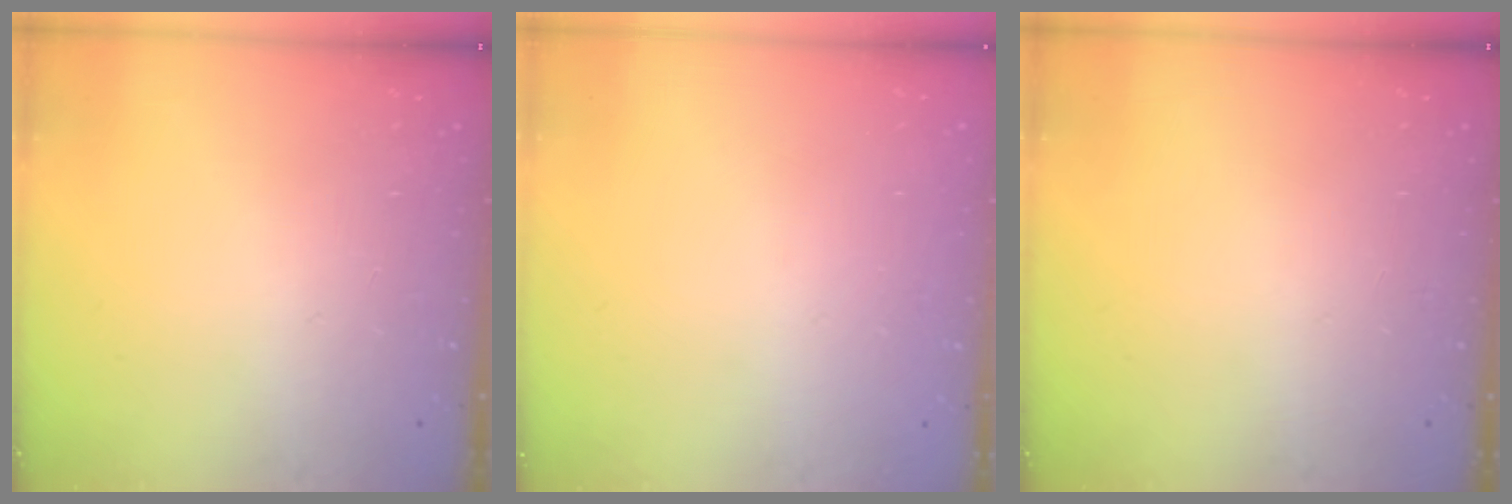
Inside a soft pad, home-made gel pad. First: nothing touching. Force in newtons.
{"total": 0.0}
{"total": 0.0}